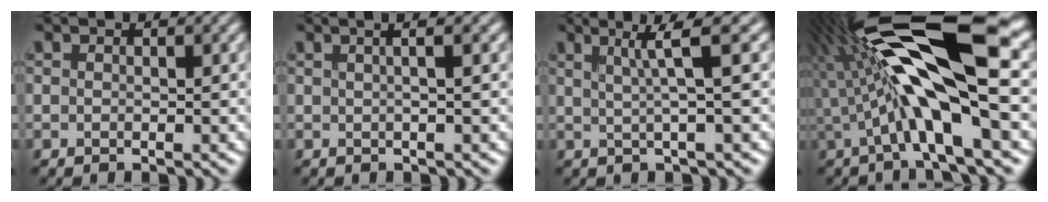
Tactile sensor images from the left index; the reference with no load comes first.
{"total": 2.6, "force": [1.0, 0.9, 2.2], "torque": [-0.017, 0.018, -0.008]}
{"total": 3.4, "force": [1.1, -0.1, 3.3], "torque": [-0.061, 0.011, 0.029]}
{"total": 13.2, "force": [0.9, 3.1, 12.8], "torque": [-0.234, 0.036, 0.013]}